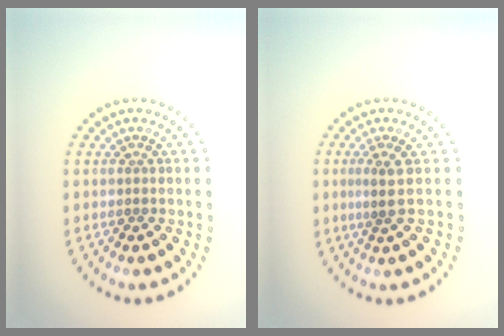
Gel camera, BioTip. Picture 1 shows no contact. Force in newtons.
{"total": 1.8, "press": 1.2, "slide": 1.3}